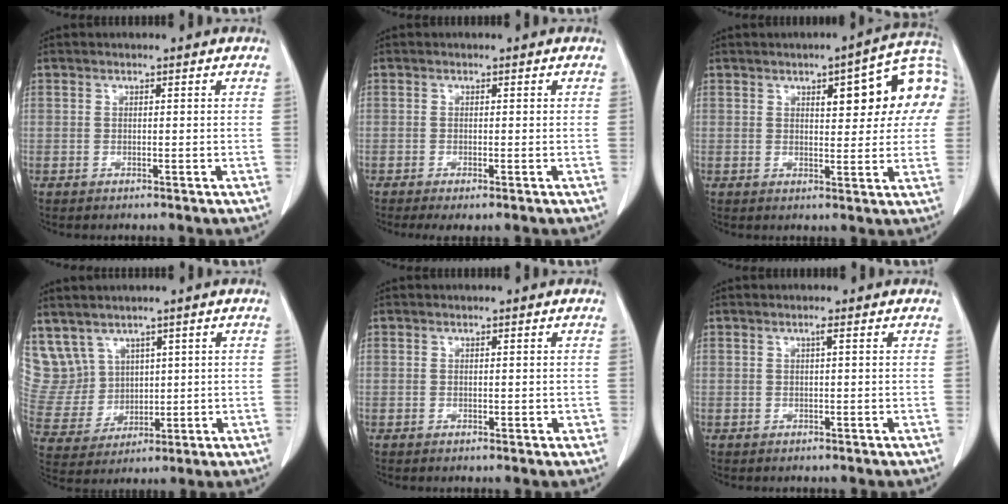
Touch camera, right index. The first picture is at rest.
{"total": 2.1, "force": [-1.3, 0.5, 1.5], "torque": [-0.033, -0.008, -0.018]}
{"total": 13.1, "force": [3.9, 3.8, 11.9], "torque": [-0.153, 0.030, 0.045]}
{"total": 10.6, "force": [5.6, 8.9, 1.4], "torque": [-0.059, 0.052, 0.140]}
{"total": 1.0, "force": [-0.1, 0.8, 0.6], "torque": [-0.002, 0.002, 0.000]}
{"total": 0.5, "force": [0.1, -0.1, 0.5], "torque": [-0.014, -0.001, 0.004]}